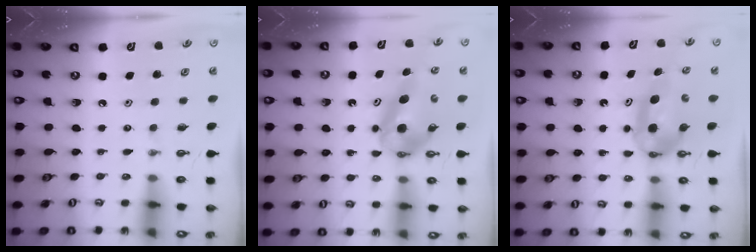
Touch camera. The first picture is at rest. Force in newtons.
{"total": 6.9, "press": 6.9, "slide": 0.6}
{"total": 9.1, "press": 4.7, "slide": 7.8}